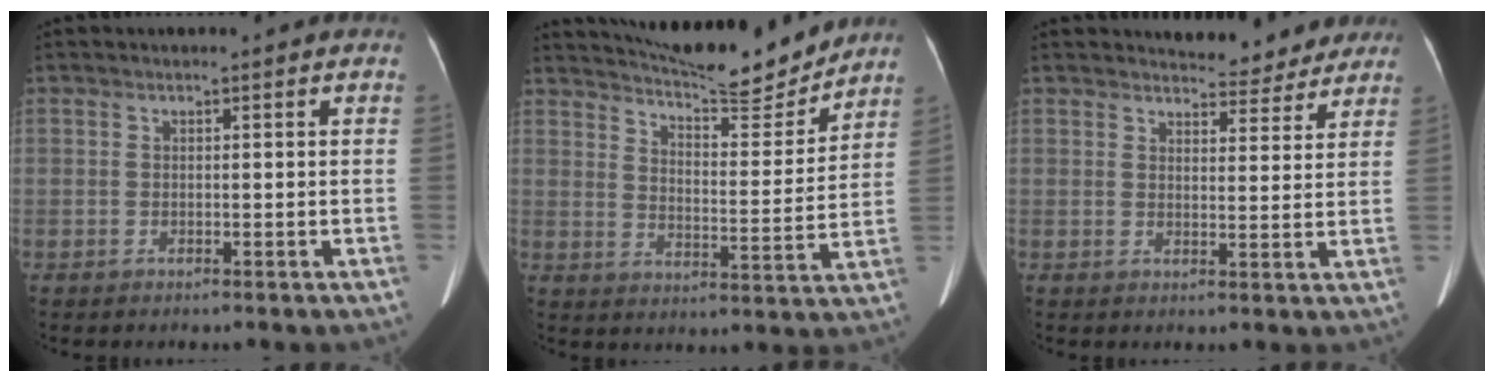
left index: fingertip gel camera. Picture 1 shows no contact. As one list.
[{"total": 14.6, "force": [13.8, 1.1, 4.5], "torque": [-0.078, -0.020, 0.197]}, {"total": 7.3, "force": [6.9, 2.1, 0.7], "torque": [0.001, -0.006, 0.074]}]